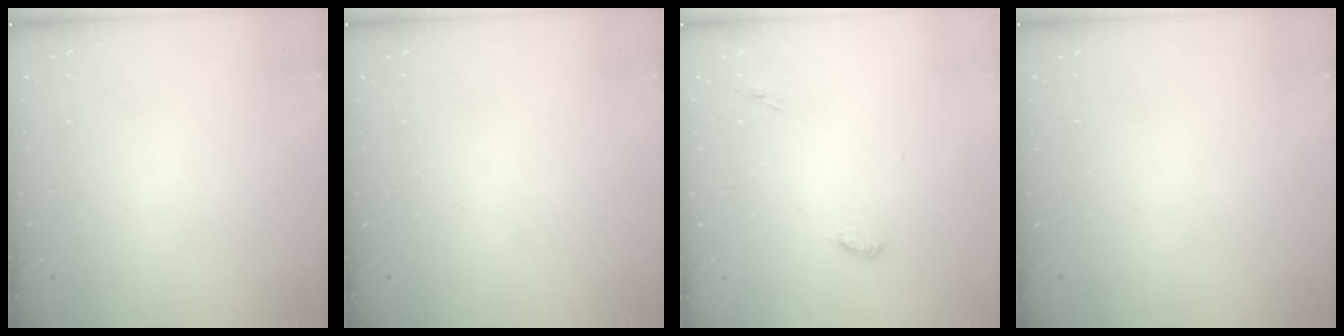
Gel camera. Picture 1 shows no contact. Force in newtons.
{"total": 0.0}
{"total": 4.6, "press": 4.6, "slide": 0.4}
{"total": 0.0}